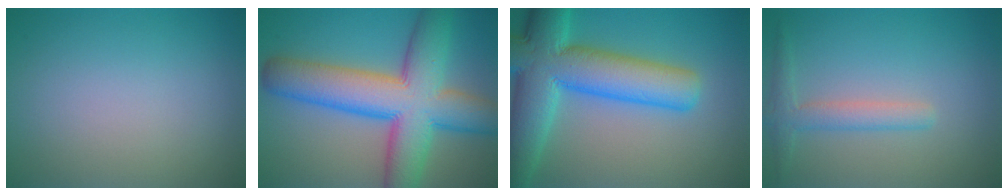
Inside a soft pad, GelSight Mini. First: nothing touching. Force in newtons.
{"total": 12.2, "press": 12.2, "slide": 0.4}
{"total": 11.3, "press": 11.2, "slide": 0.4}
{"total": 2.4, "press": 2.4, "slide": 0.1}